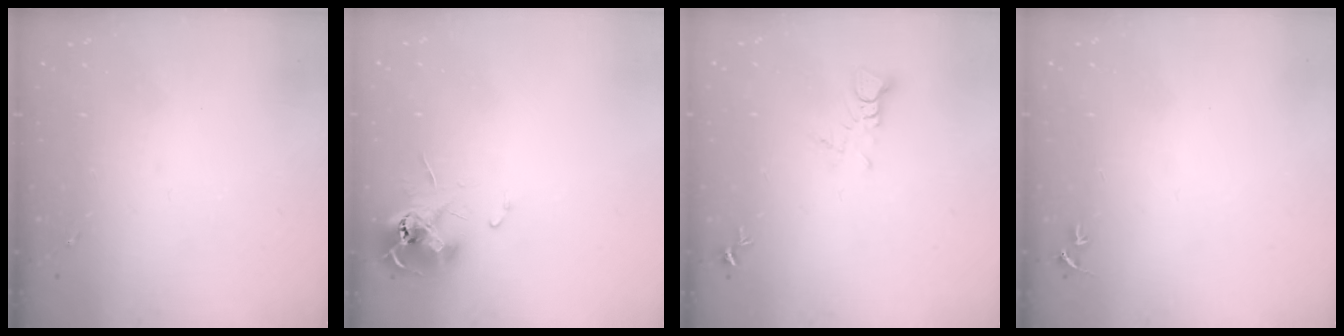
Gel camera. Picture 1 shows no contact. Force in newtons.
{"total": 11.7, "press": 11.7, "slide": 0.9}
{"total": 4.0, "press": 3.9, "slide": 0.3}
{"total": 2.7, "press": 2.7, "slide": 0.3}